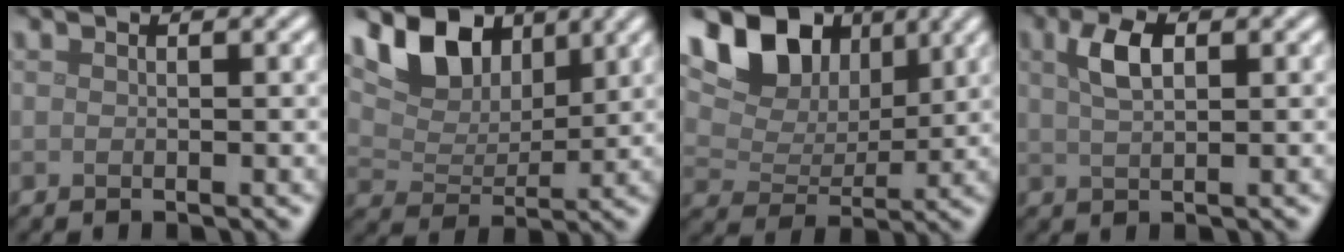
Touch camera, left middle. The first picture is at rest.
{"total": 6.2, "force": [4.0, 3.5, 3.2], "torque": [-0.065, -0.002, 0.060]}
{"total": 9.6, "force": [5.1, 6.0, 5.5], "torque": [-0.101, 0.015, 0.069]}
{"total": 3.1, "force": [1.2, 1.4, 2.5], "torque": [-0.052, 0.007, 0.021]}